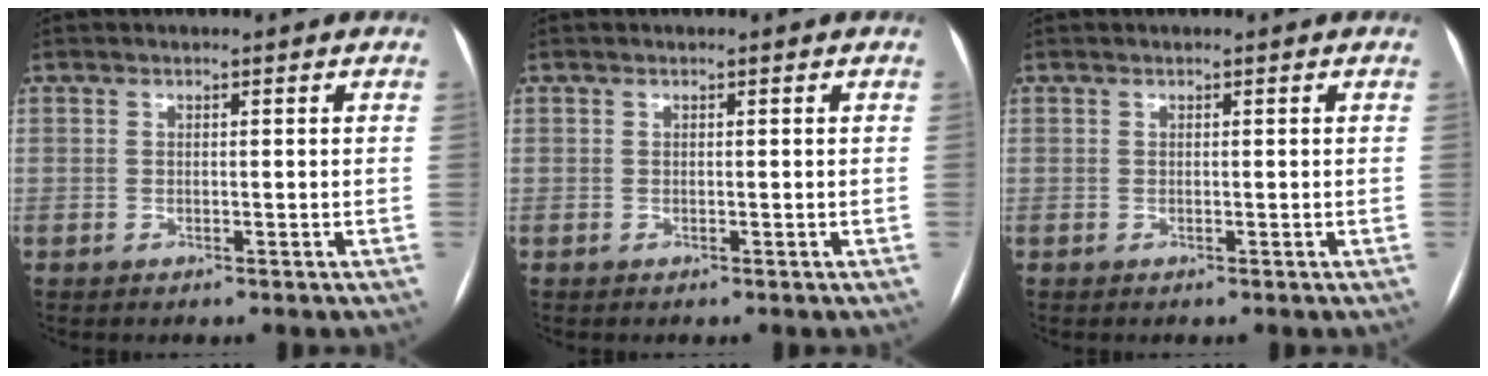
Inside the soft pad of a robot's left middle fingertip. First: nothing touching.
{"total": 0.0}
{"total": 0.0}